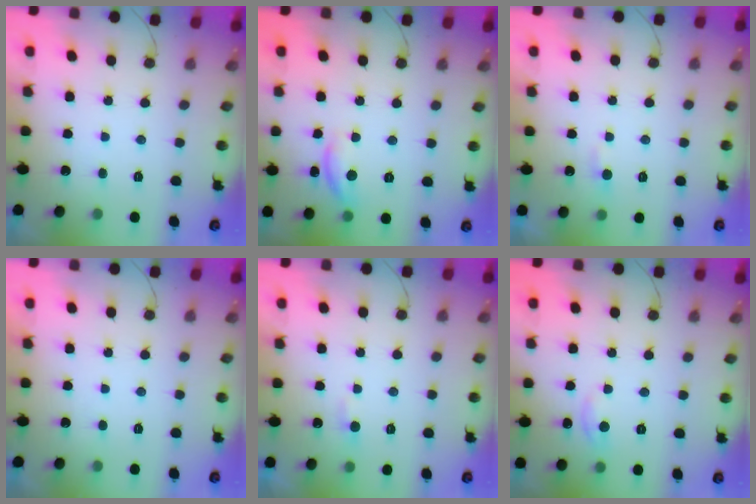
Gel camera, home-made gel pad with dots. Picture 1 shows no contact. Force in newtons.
{"total": 8.5, "press": 8.4, "slide": 0.7}
{"total": 2.7, "press": 2.7, "slide": 0.3}
{"total": 0.0}
{"total": 2.7, "press": 2.7, "slide": 0.3}
{"total": 3.6, "press": 3.6, "slide": 0.5}